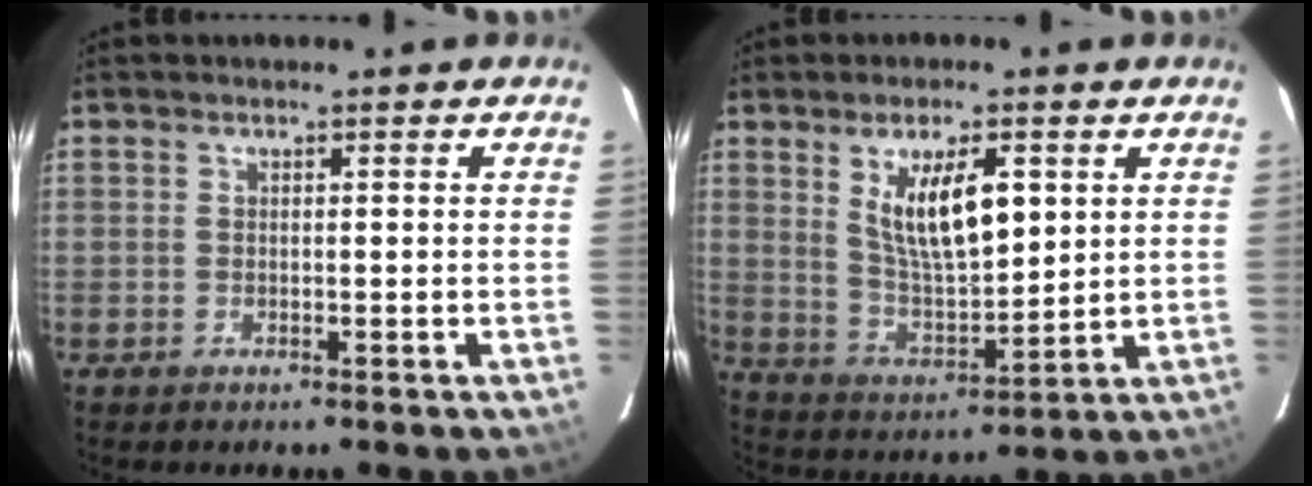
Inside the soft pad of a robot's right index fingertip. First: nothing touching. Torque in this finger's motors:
{"motor_torque": [0.60, 0.39, 0.38, 0.15]}